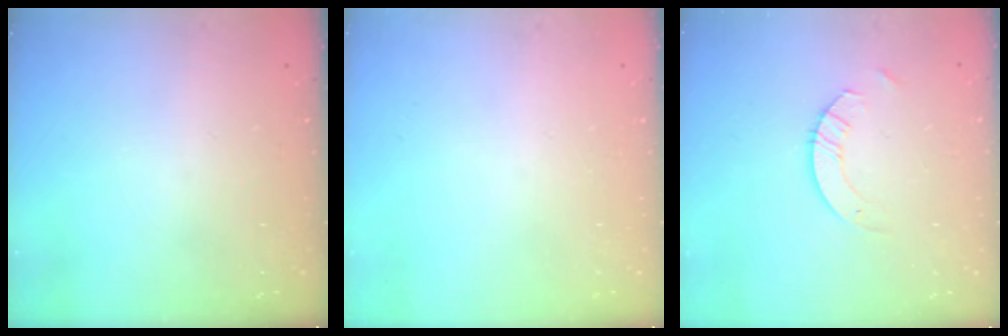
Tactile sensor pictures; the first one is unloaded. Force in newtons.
{"total": 0.0}
{"total": 4.4, "press": 4.3, "slide": 0.4}